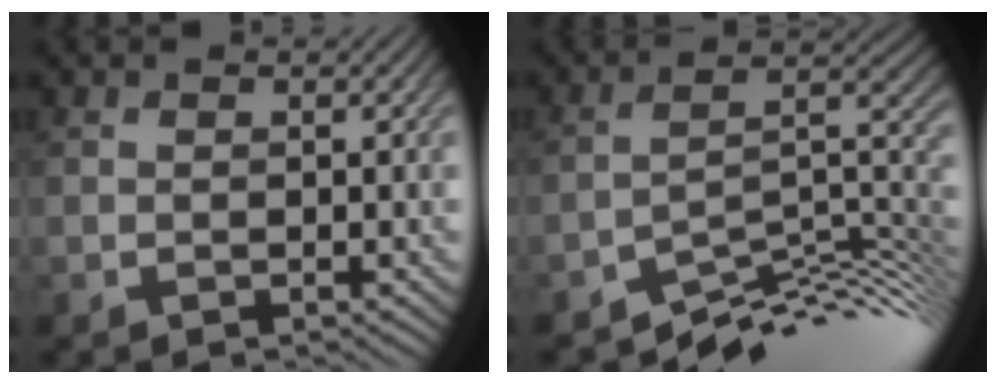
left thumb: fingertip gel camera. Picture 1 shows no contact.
{"total": 10.6, "force": [-8.3, 2.4, 6.1], "torque": [-0.088, 0.002, -0.139]}